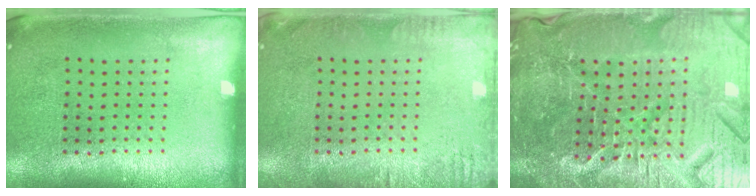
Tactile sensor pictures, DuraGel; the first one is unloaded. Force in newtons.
{"total": 1.9, "press": 1.9, "slide": 0.3}
{"total": 5.8, "press": 5.4, "slide": 2.1}